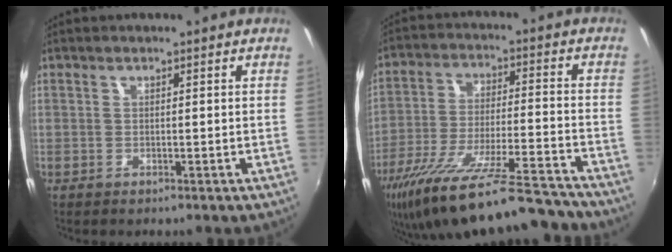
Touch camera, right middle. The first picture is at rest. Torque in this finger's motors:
{"motor_torque": [1.10, -1.04, 0.68, 0.21]}